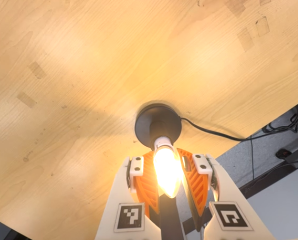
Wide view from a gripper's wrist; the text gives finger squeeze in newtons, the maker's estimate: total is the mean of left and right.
{"total": 16.1, "left": 15.4, "right": 16.8}